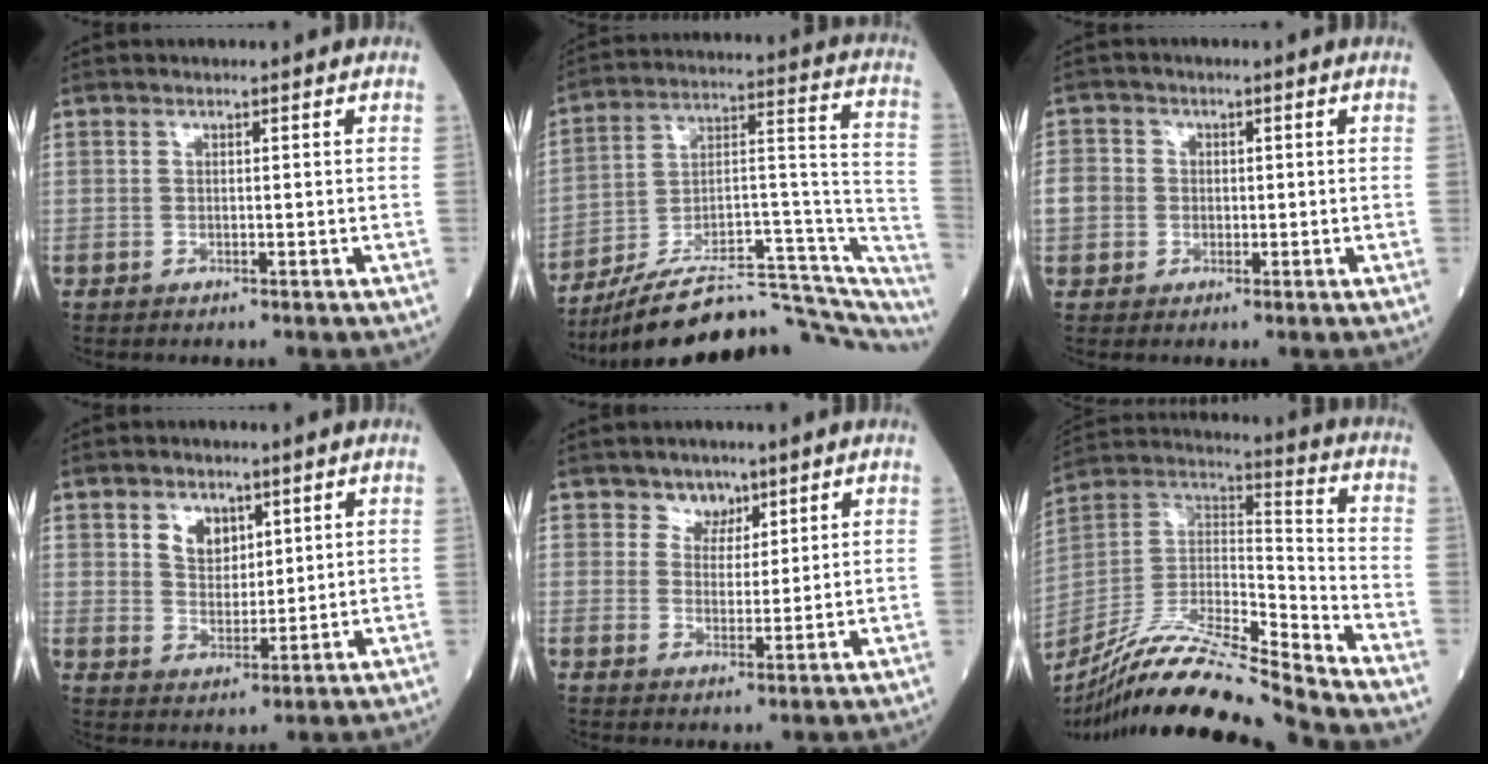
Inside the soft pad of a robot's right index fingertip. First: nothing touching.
{"total": 27.7, "force": [-23.9, 4.6, 13.3], "torque": [-0.132, 0.035, -0.345]}
{"total": 4.3, "force": [-0.4, 4.0, 1.5], "torque": [-0.035, 0.014, -0.008]}
{"total": 4.9, "force": [2.5, 3.3, 2.6], "torque": [-0.047, 0.004, 0.049]}
{"total": 3.4, "force": [2.4, 2.4, 0.4], "torque": [-0.001, -0.001, 0.039]}
{"total": 19.1, "force": [-17.1, -0.5, 8.5], "torque": [-0.172, 0.014, -0.316]}